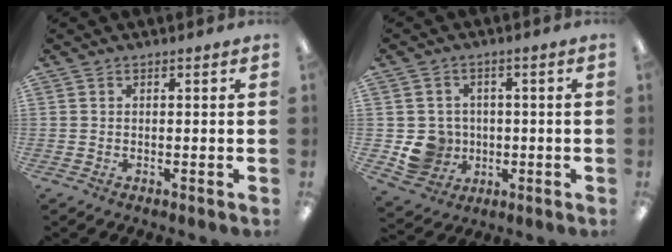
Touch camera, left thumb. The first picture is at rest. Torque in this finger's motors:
{"motor_torque": [-0.03, 0.04, -0.03, 0.00, 0.03]}